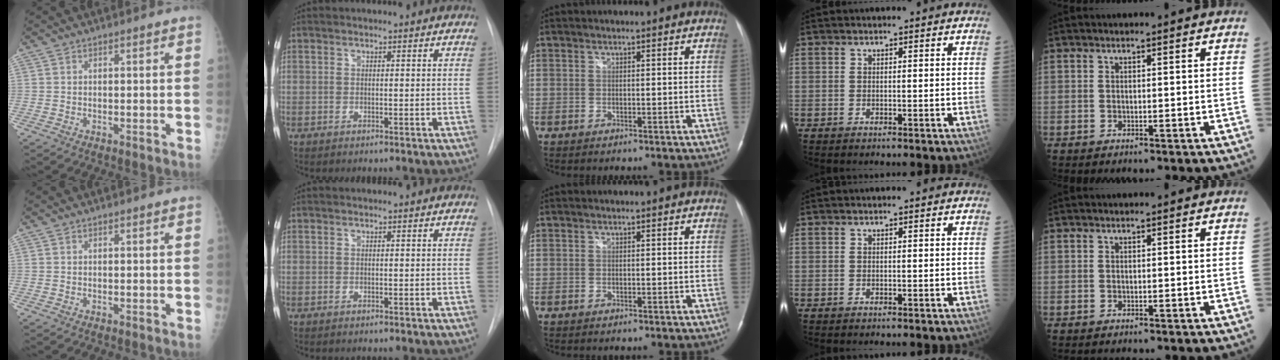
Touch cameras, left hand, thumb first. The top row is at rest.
{}